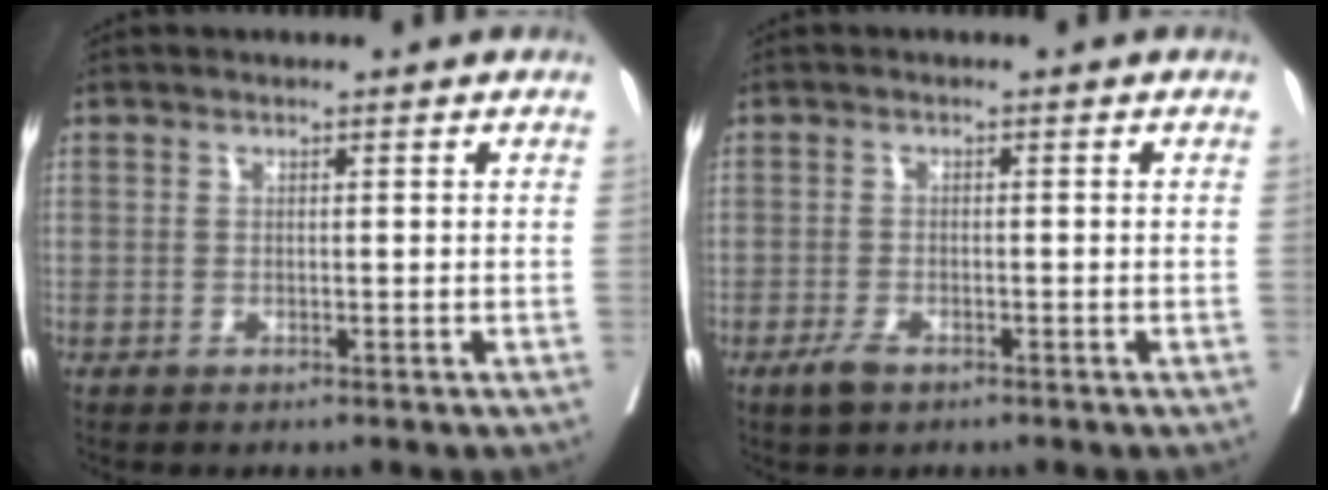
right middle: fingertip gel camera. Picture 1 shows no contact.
{"total": 2.4, "force": [-1.6, 0.9, 1.6], "torque": [-0.034, -0.002, -0.027]}